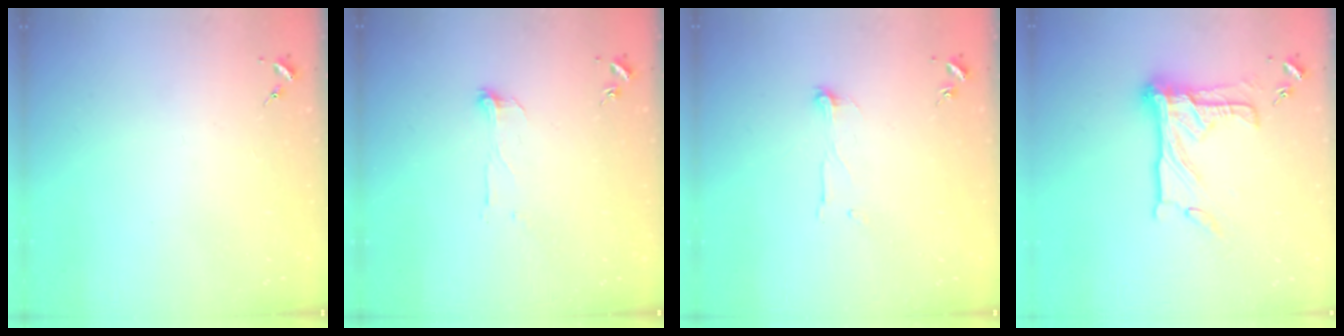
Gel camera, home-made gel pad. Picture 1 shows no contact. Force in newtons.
{"total": 5.5, "press": 5.5, "slide": 0.6}
{"total": 4.0, "press": 4.0, "slide": 0.3}
{"total": 19.0, "press": 18.9, "slide": 1.4}